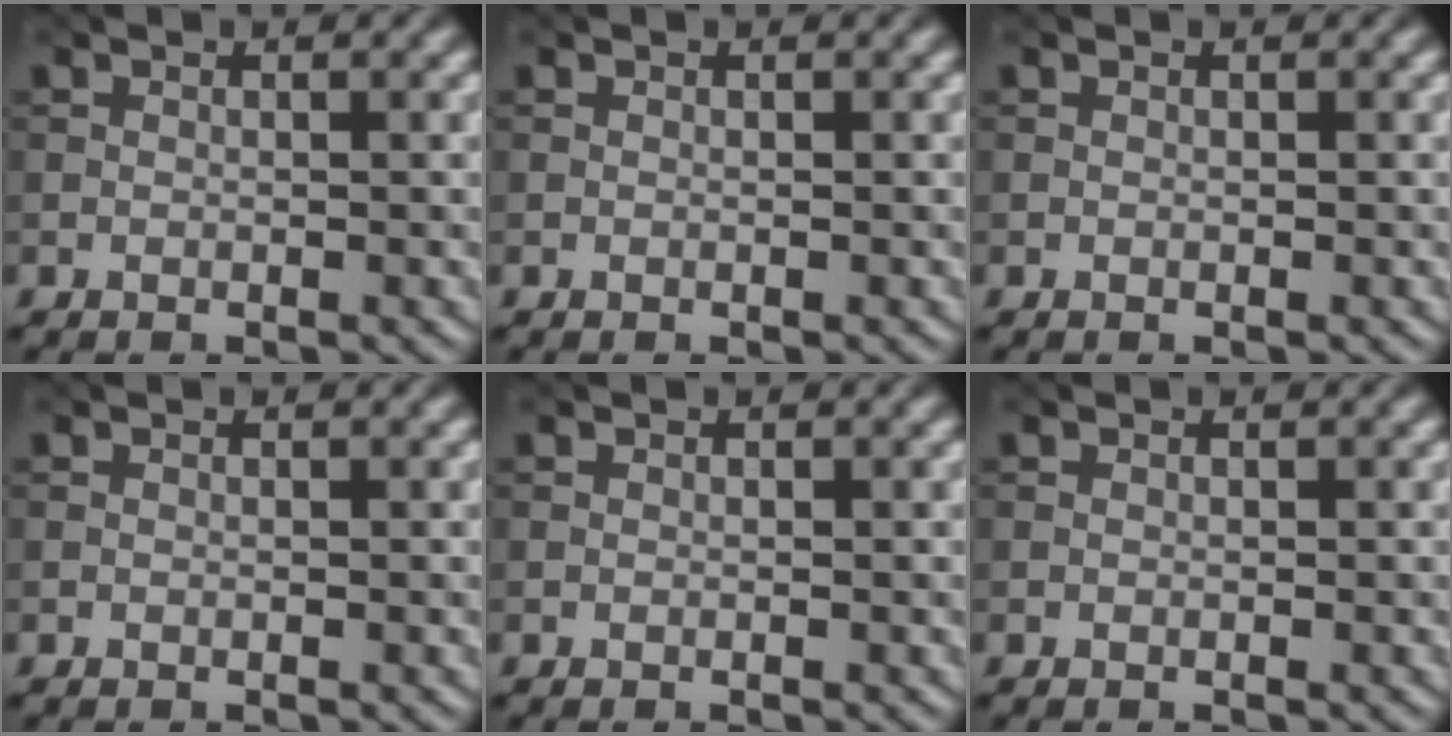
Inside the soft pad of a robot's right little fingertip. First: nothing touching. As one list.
[{"total": 0.0}, {"total": 0.0}, {"total": 0.0}, {"total": 0.0}, {"total": 0.0}]